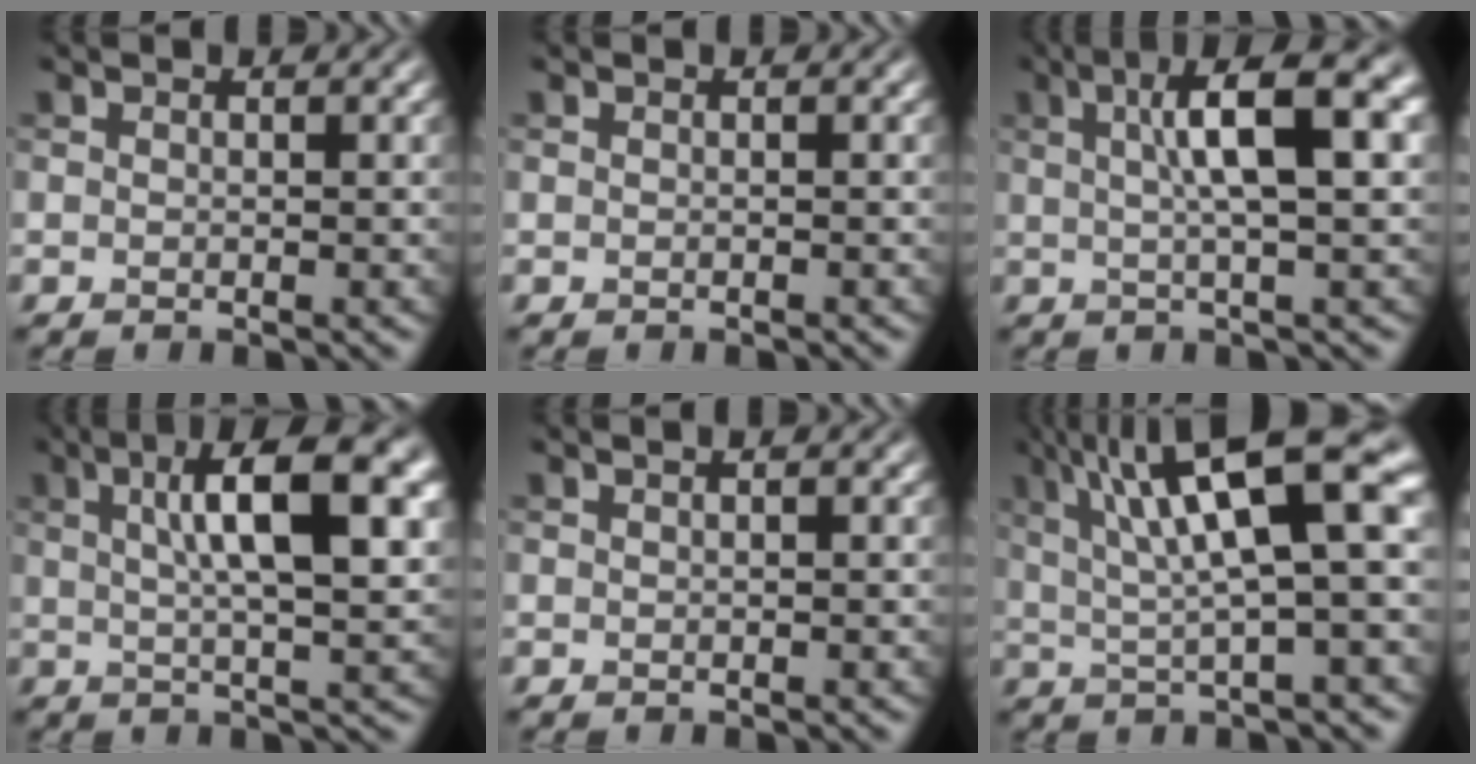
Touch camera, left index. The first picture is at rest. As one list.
[{"total": 0.0}, {"total": 8.6, "force": [2.5, 1.9, 8.0], "torque": [-0.115, 0.019, 0.033]}, {"total": 10.1, "force": [3.1, 2.6, 9.2], "torque": [-0.129, 0.015, 0.043]}, {"total": 0.9, "force": [0.6, 0.1, 0.7], "torque": [-0.010, 0.009, 0.003]}, {"total": 12.9, "force": [4.8, 3.4, 11.5], "torque": [-0.183, 0.015, 0.078]}]